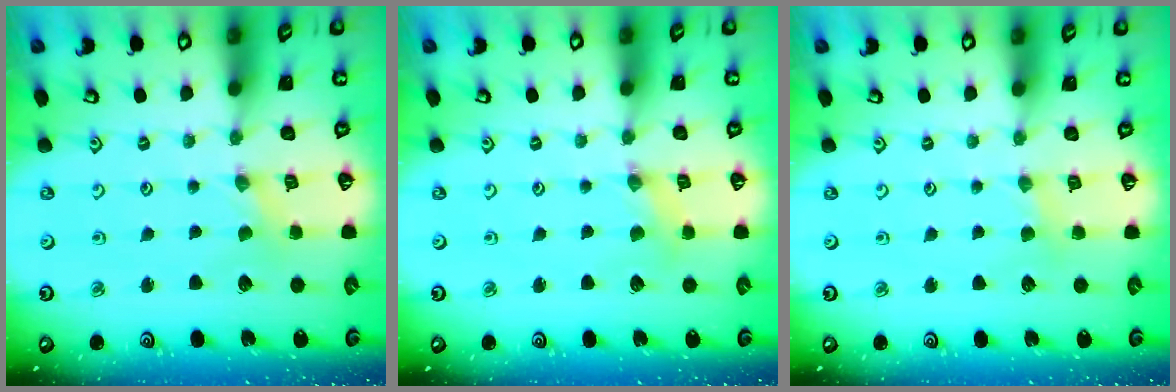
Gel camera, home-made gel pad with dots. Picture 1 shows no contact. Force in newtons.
{"total": 1.3, "press": 1.3, "slide": 0.4}
{"total": 2.2, "press": 2.2, "slide": 0.3}